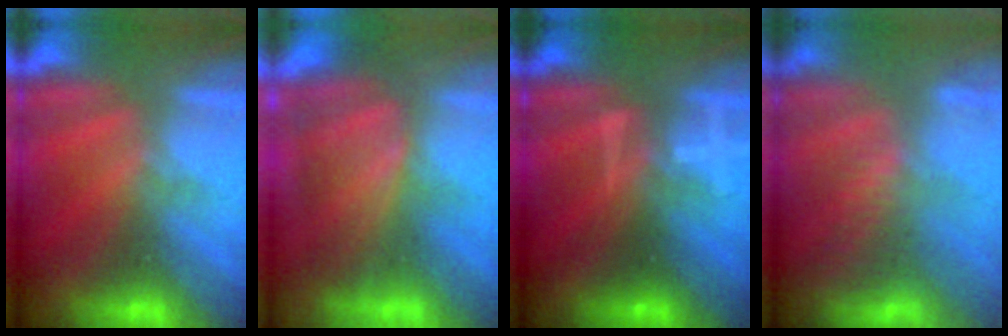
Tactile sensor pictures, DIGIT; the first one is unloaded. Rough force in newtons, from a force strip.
{"total": 4.8}
{"total": 3.1}
{"total": 3.0}